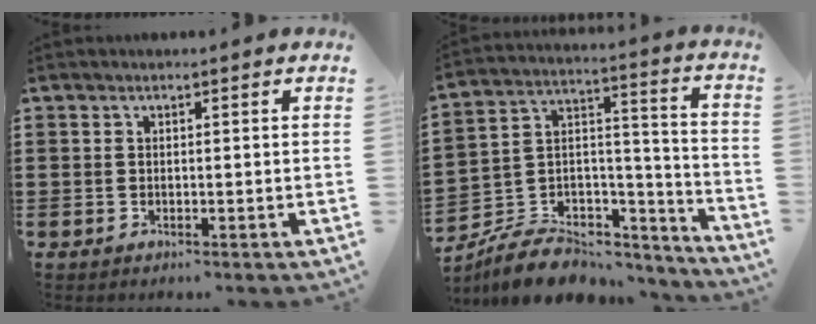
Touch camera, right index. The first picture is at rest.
{"total": 8.4, "force": [-6.8, 4.3, 2.4], "torque": [-0.051, 0.016, -0.124]}